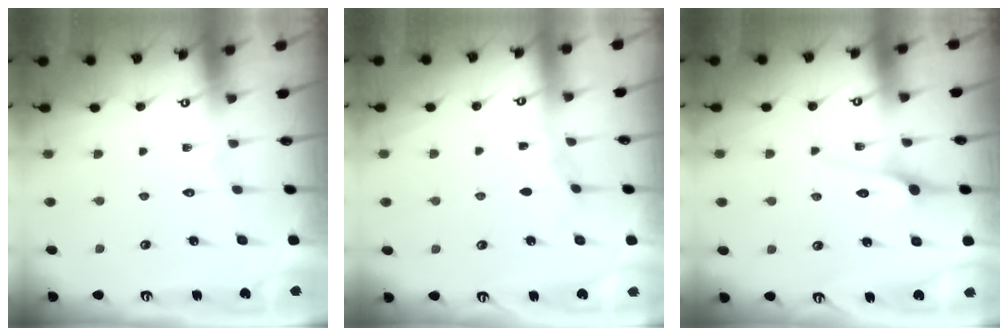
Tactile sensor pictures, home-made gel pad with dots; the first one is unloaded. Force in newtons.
{"total": 2.7, "press": 2.7, "slide": 0.4}
{"total": 5.0, "press": 5.0, "slide": 0.5}